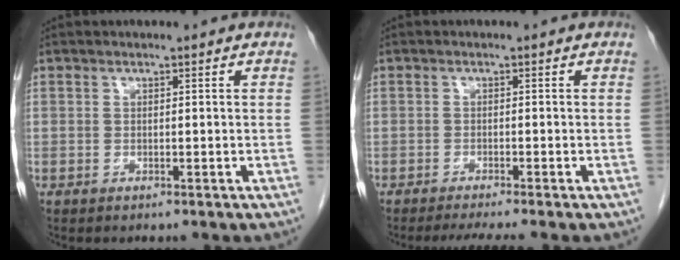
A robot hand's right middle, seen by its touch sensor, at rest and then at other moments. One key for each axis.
{"total": 4.1, "fx": -3.4, "fy": -0.7, "fz": 2.1, "tx": -0.031, "ty": -0.013, "tz": -0.055}